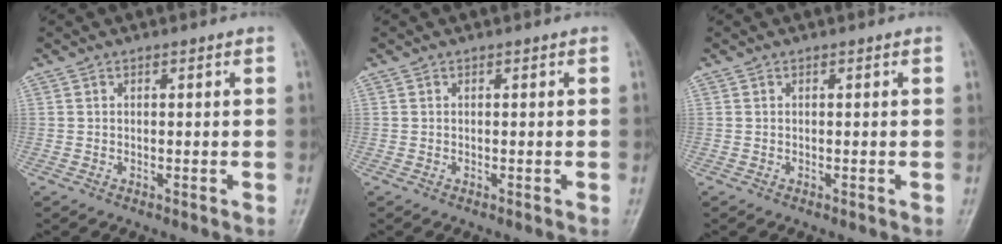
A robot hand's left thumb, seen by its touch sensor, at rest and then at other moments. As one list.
[{"total": 0.0}, {"total": 0.0}]